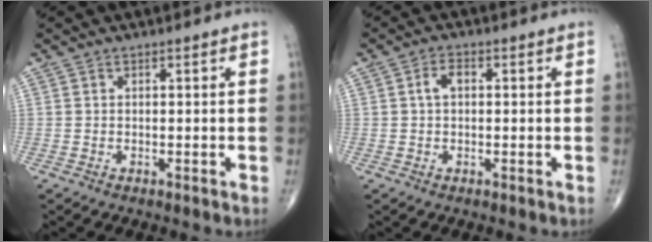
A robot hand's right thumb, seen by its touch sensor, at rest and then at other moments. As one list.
[{"total": 2.7, "force": [0.3, 1.6, 2.2], "torque": [-0.040, 0.011, 0.001]}]